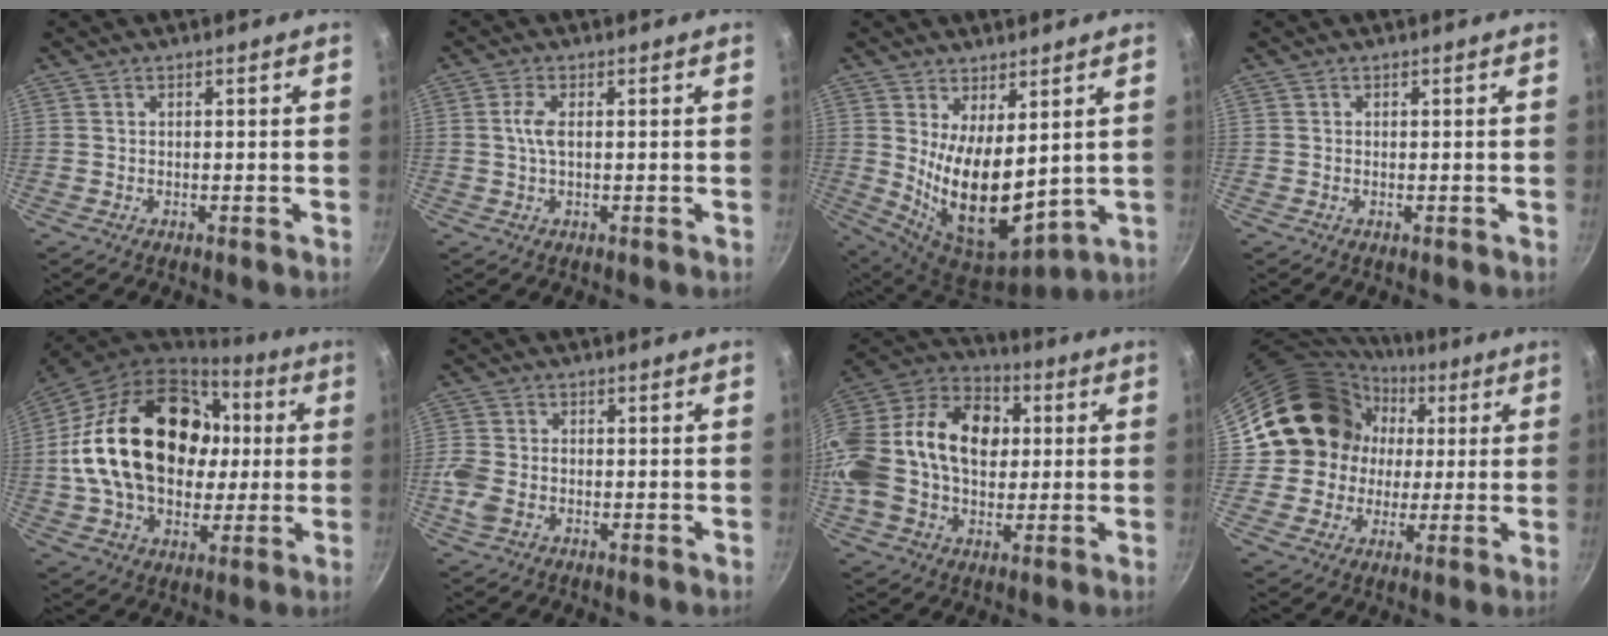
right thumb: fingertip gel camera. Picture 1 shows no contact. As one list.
[{"total": 3.3, "force": [0.3, 1.3, 3.0], "torque": [-0.072, 0.005, 0.005]}, {"total": 14.4, "force": [2.1, 7.1, 12.4], "torque": [-0.191, -0.049, 0.061]}, {"total": 0.0}, {"total": 29.4, "force": [3.5, 20.4, 20.8], "torque": [-0.353, 0.030, 0.064]}, {"total": 5.1, "force": [-1.6, 3.5, 3.3], "torque": [-0.078, 0.006, -0.037]}, {"total": 26.5, "force": [2.4, 18.7, 18.6], "torque": [-0.340, 0.045, 0.030]}, {"total": 15.5, "force": [2.8, 14.4, 5.1], "torque": [-0.065, 0.016, 0.046]}]